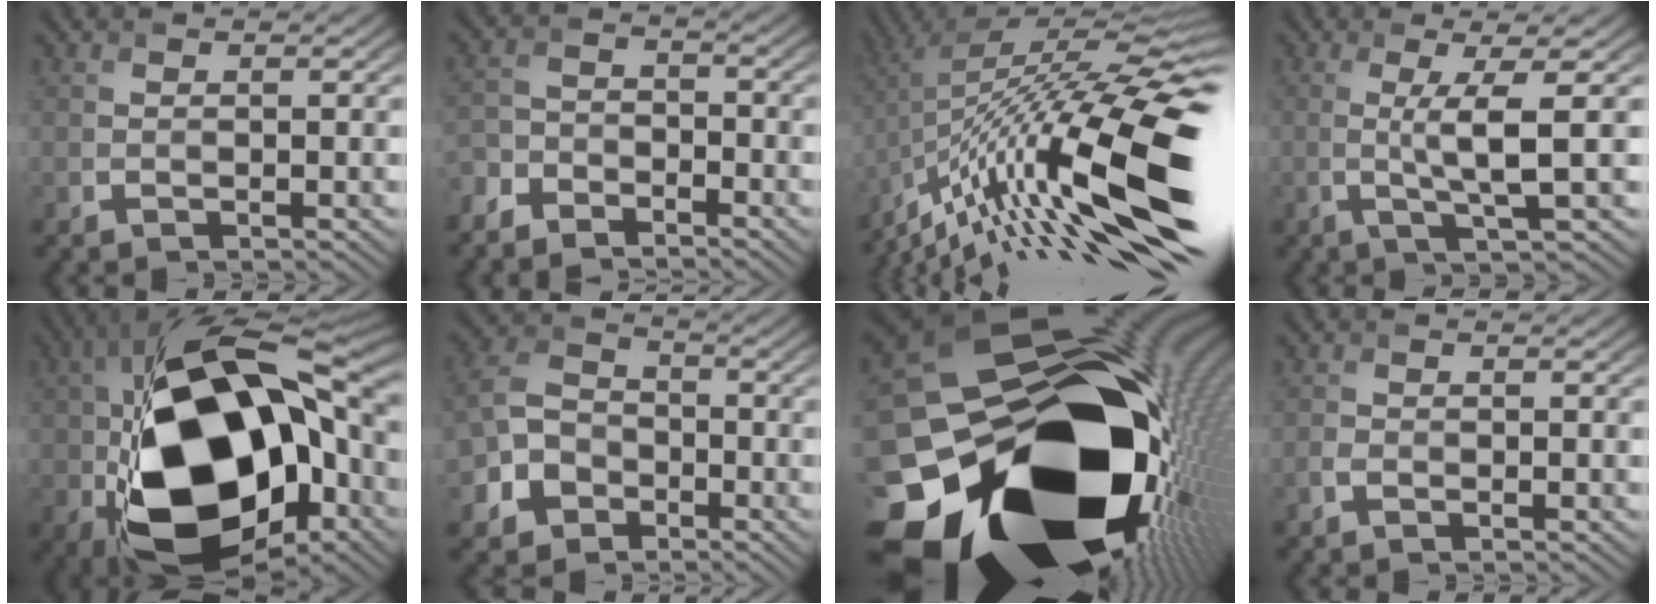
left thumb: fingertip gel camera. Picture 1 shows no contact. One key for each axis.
{"total": 4.5, "fx": -4.2, "fy": 1.5, "fz": 0.6, "tx": -0.017, "ty": -0.005, "tz": -0.097}
{"total": 19.8, "fx": -8.2, "fy": 5.5, "fz": 17.1, "tx": -0.300, "ty": 0.016, "tz": -0.159}
{"total": 4.9, "fx": -0.1, "fy": 0.5, "fz": 4.9, "tx": -0.093, "ty": 0.008, "tz": -0.003}
{"total": 22.3, "fx": -3.3, "fy": 13.9, "fz": 17.2, "tx": -0.360, "ty": -0.054, "tz": -0.037}
{"total": 6.5, "fx": -3.1, "fy": 5.1, "fz": 2.5, "tx": -0.068, "ty": -0.001, "tz": -0.074}
{"total": 23.0, "fx": -7.8, "fy": 16.2, "fz": 14.3, "tx": -0.290, "ty": -0.091, "tz": -0.091}
{"total": 1.2, "fx": -0.8, "fy": 0.7, "fz": 0.6, "tx": -0.015, "ty": -0.002, "tz": -0.016}